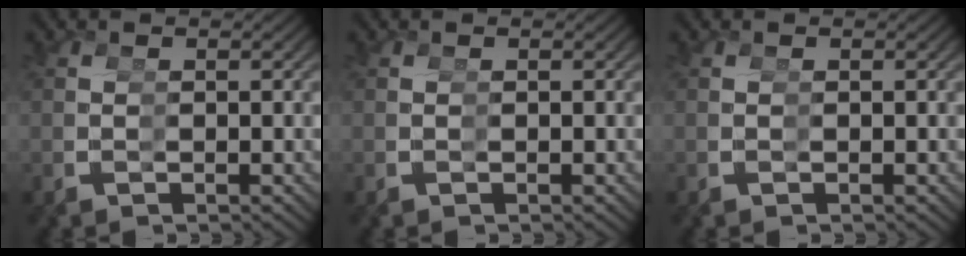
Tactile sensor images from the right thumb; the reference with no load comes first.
{"total": 0.0}
{"total": 0.0}